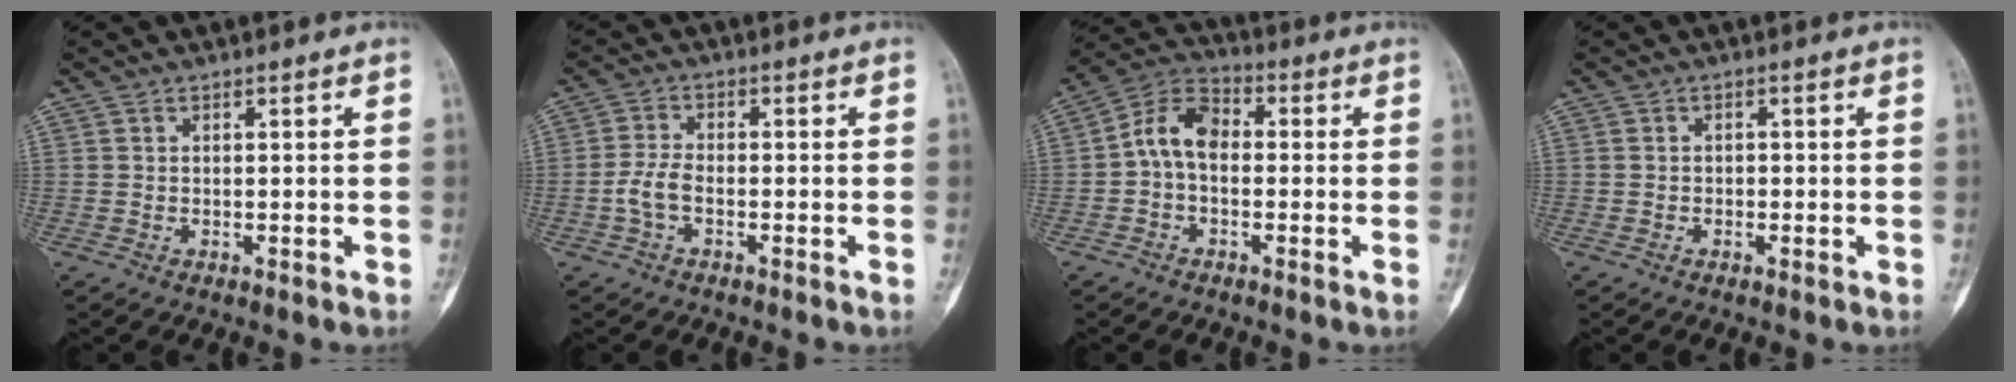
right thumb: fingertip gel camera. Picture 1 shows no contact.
{"total": 2.4, "force": [-1.1, 1.7, 1.3], "torque": [-0.045, 0.013, -0.030]}
{"total": 7.0, "force": [-0.2, 5.2, 4.6], "torque": [-0.079, 0.031, -0.023]}
{"total": 0.6, "force": [-0.3, 0.5, 0.1], "torque": [0.005, 0.002, -0.008]}